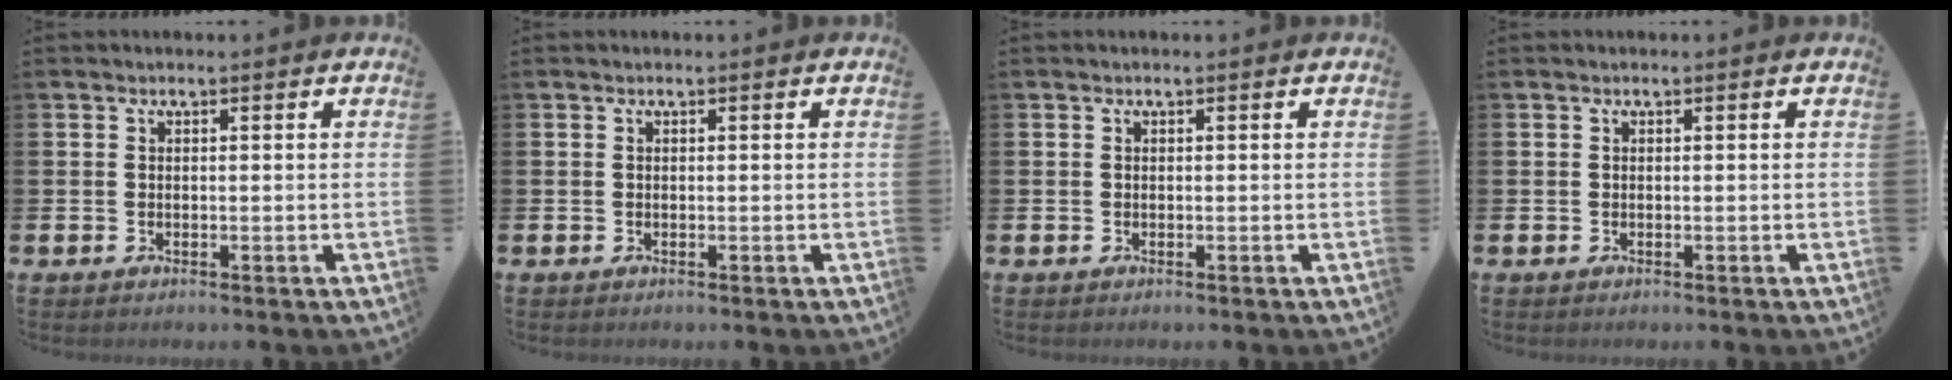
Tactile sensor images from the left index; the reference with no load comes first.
{"total": 0.0}
{"total": 0.0}
{"total": 0.0}